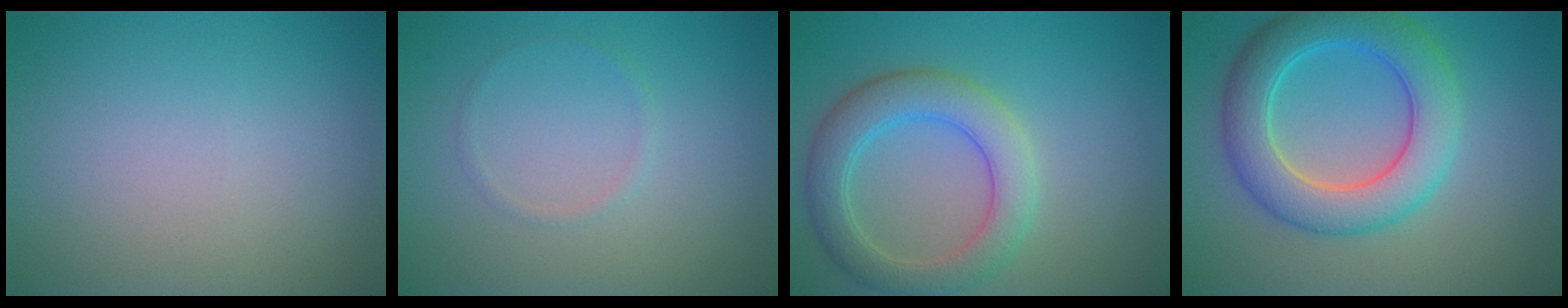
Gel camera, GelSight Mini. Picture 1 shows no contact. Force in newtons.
{"total": 0.7, "press": 0.7, "slide": 0.1}
{"total": 5.1, "press": 5.1, "slide": 0.4}
{"total": 7.0, "press": 7.0, "slide": 0.2}